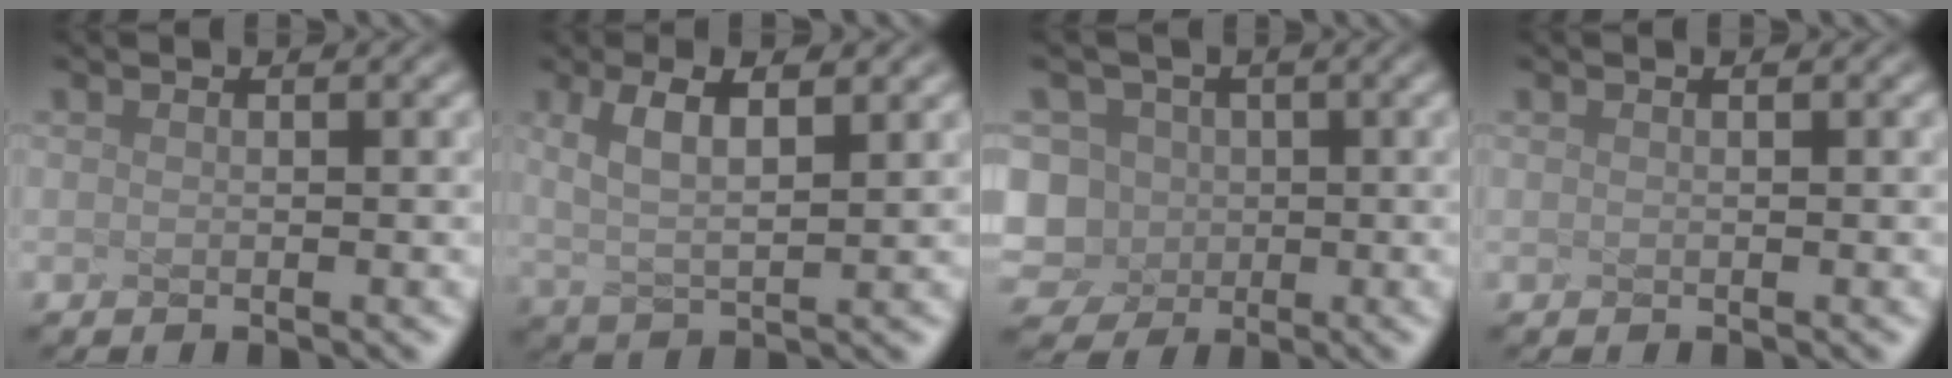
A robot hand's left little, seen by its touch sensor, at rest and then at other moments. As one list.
[{"total": 2.9, "force": [0.8, 0.2, 2.8], "torque": [-0.088, -0.006, 0.056]}, {"total": 7.6, "force": [-2.8, 6.6, 2.6], "torque": [-0.091, -0.003, -0.037]}, {"total": 0.5, "force": [0.2, 0.3, 0.4], "torque": [-0.001, 0.008, -0.001]}]